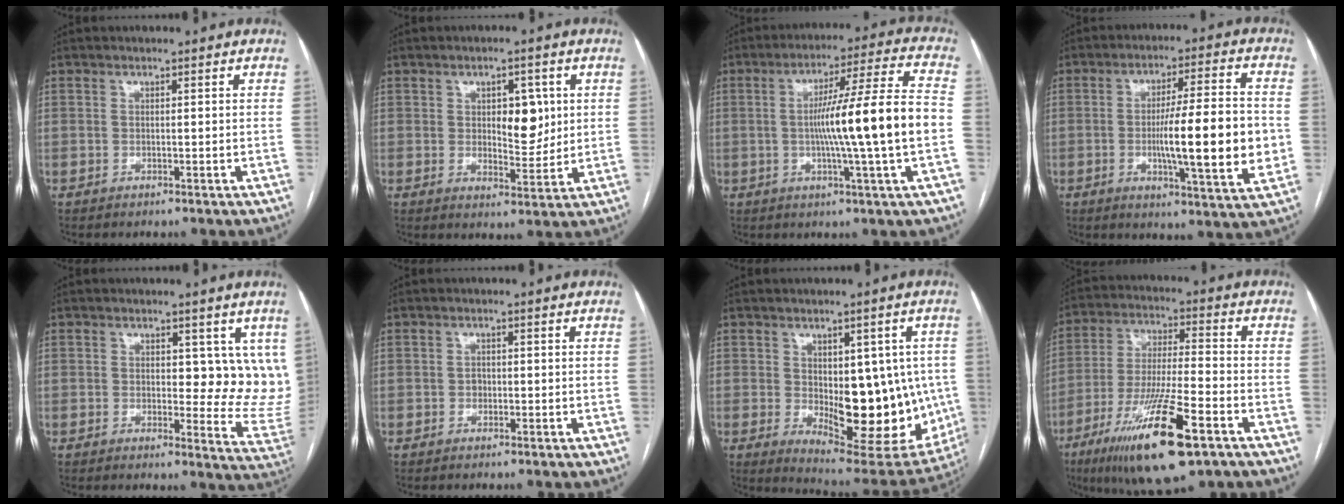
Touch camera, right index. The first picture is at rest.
{"total": 6.2, "force": [1.5, 3.0, 5.2], "torque": [-0.070, 0.001, 0.027]}
{"total": 15.2, "force": [-1.4, -1.5, 15.1], "torque": [-0.240, 0.005, -0.027]}
{"total": 15.0, "force": [-1.7, 1.2, 14.9], "torque": [-0.228, -0.004, -0.029]}
{"total": 8.6, "force": [3.7, 4.6, 6.3], "torque": [-0.058, -0.022, 0.043]}
{"total": 0.9, "force": [-0.2, 0.8, 0.4], "torque": [-0.004, 0.004, -0.004]}
{"total": 17.5, "force": [-1.2, 7.6, 15.8], "torque": [-0.193, -0.006, 0.010]}
{"total": 18.1, "force": [-9.7, 2.4, 15.1], "torque": [-0.289, -0.038, -0.167]}